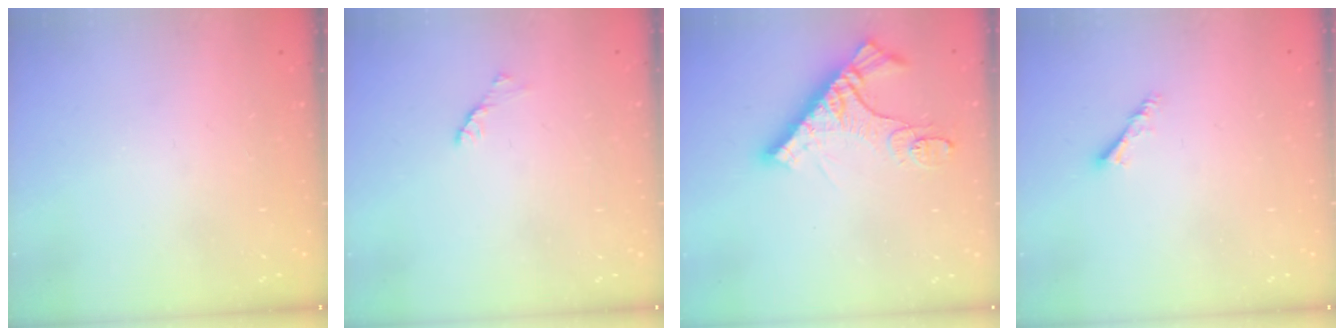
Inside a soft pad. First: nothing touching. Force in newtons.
{"total": 1.7, "press": 1.6, "slide": 0.4}
{"total": 12.3, "press": 12.2, "slide": 1.2}
{"total": 3.0, "press": 2.9, "slide": 0.6}